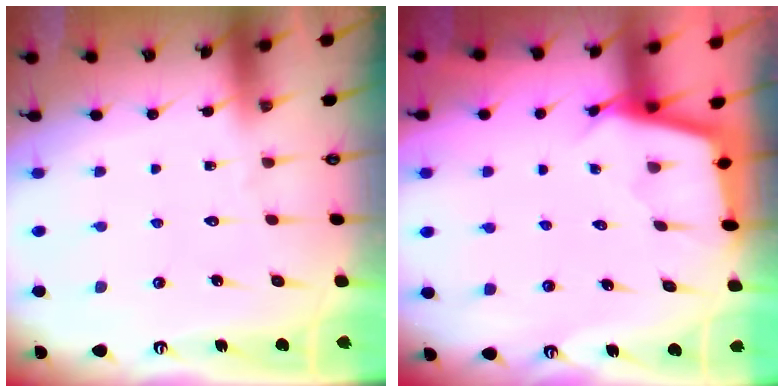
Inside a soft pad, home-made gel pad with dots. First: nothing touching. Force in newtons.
{"total": 2.7, "press": 2.7, "slide": 0.2}